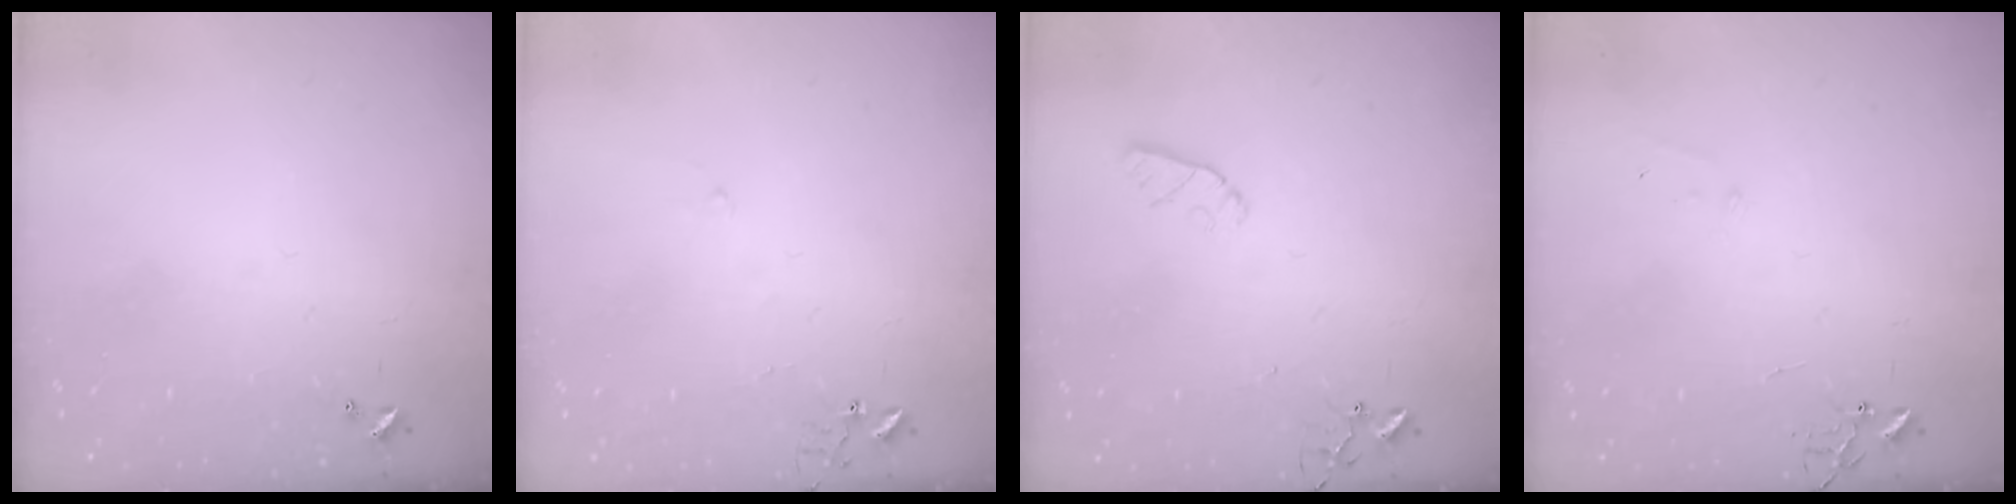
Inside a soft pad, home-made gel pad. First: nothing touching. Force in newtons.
{"total": 4.7, "press": 4.6, "slide": 0.4}
{"total": 4.4, "press": 4.4, "slide": 0.6}
{"total": 5.6, "press": 5.6, "slide": 0.7}